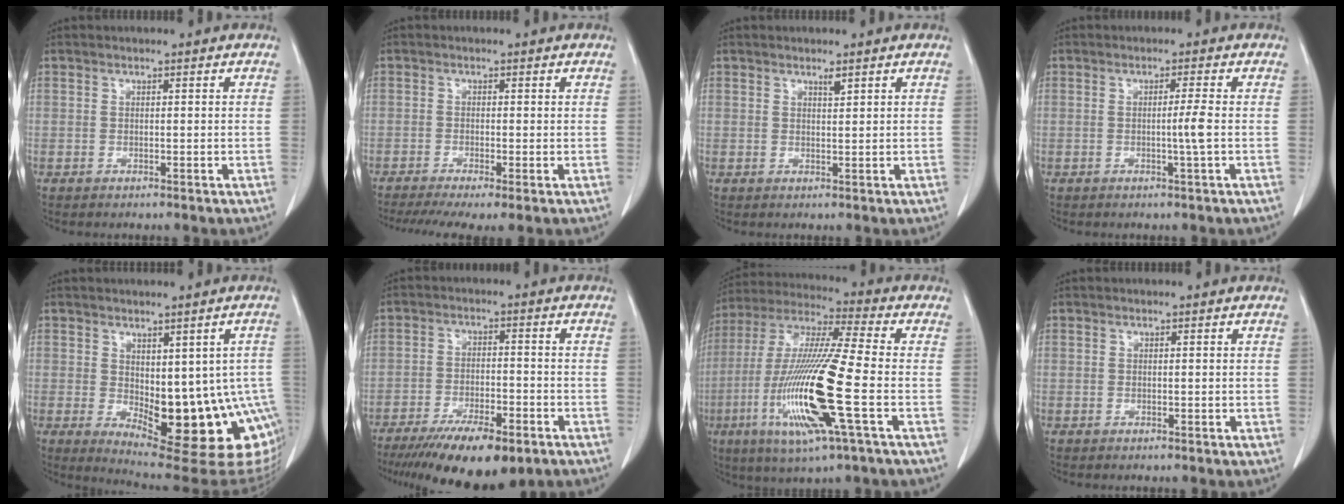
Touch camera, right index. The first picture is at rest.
{"total": 7.1, "force": [-4.9, 1.0, 5.1], "torque": [-0.081, -0.011, -0.083]}
{"total": 1.0, "force": [0.8, 0.1, 0.6], "torque": [-0.013, -0.005, 0.014]}
{"total": 2.6, "force": [-0.4, -0.8, 2.4], "torque": [-0.040, -0.004, -0.007]}
{"total": 17.8, "force": [-4.6, 6.8, 15.8], "torque": [-0.139, -0.003, -0.039]}
{"total": 13.6, "force": [-9.4, 3.6, 9.1], "torque": [-0.146, -0.023, -0.148]}
{"total": 19.2, "force": [-5.3, 0.7, 18.5], "torque": [-0.394, -0.023, -0.104]}
{"total": 0.0}